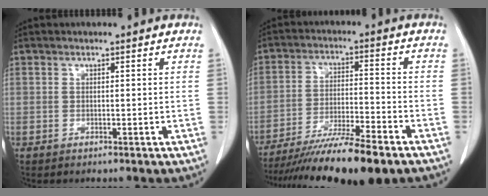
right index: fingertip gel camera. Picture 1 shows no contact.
{"total": 15.4, "force": [-12.3, 0.6, 9.2], "torque": [-0.154, -0.031, -0.202]}